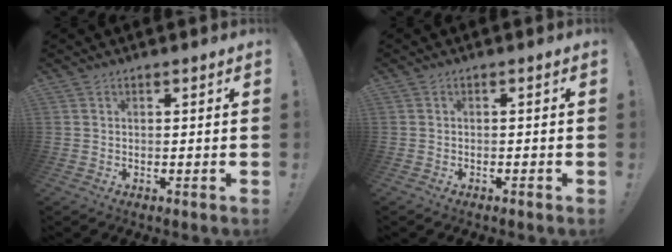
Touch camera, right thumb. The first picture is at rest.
{"total": 1.0, "force": [-1.0, 0.0, 0.0], "torque": [0.003, 0.000, -0.018]}